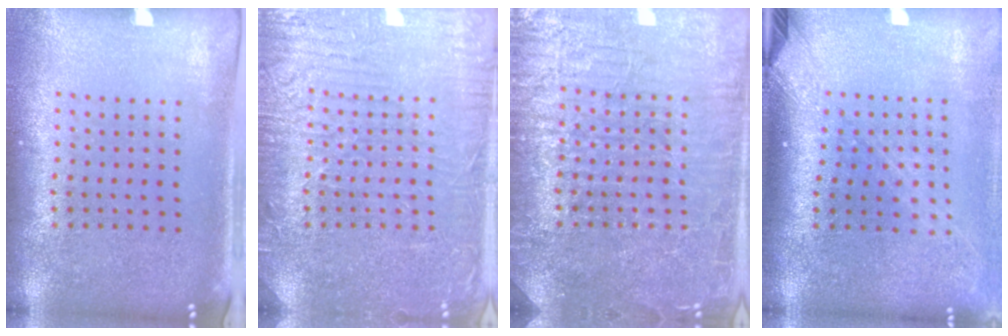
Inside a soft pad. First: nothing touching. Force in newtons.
{"total": 5.8, "press": 5.7, "slide": 0.8}
{"total": 7.2, "press": 7.1, "slide": 1.1}
{"total": 2.2, "press": 1.6, "slide": 1.5}